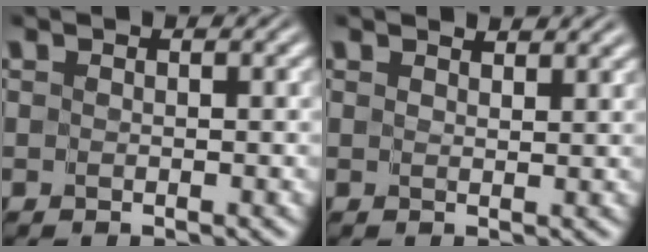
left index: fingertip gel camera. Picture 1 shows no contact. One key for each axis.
{"total": 1.6, "fx": 1.5, "fy": 0.2, "fz": 0.4, "tx": -0.007, "ty": 0.000, "tz": 0.019}